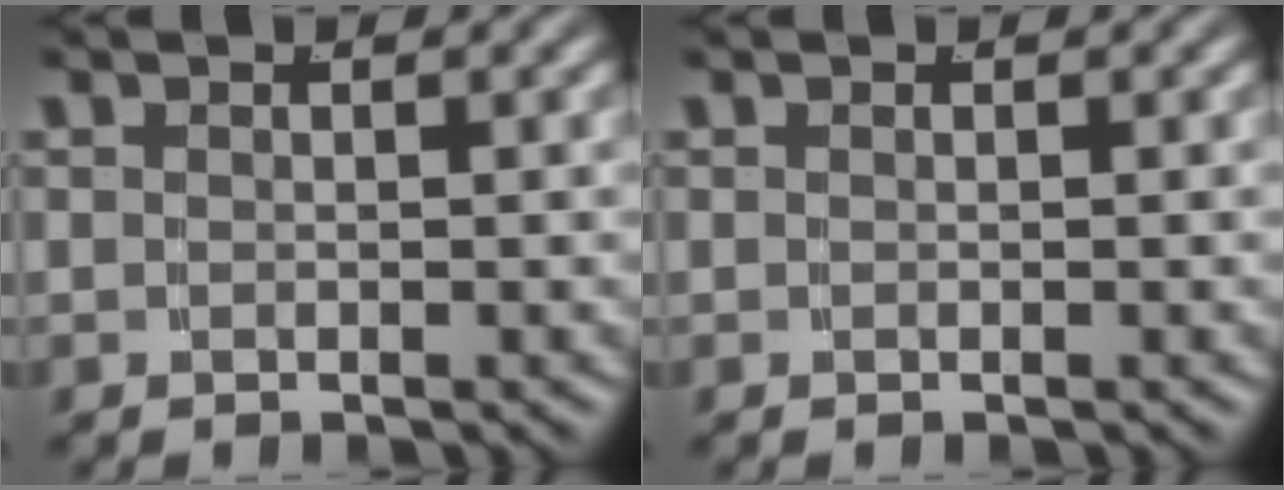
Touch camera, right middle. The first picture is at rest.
{"total": 0.0}